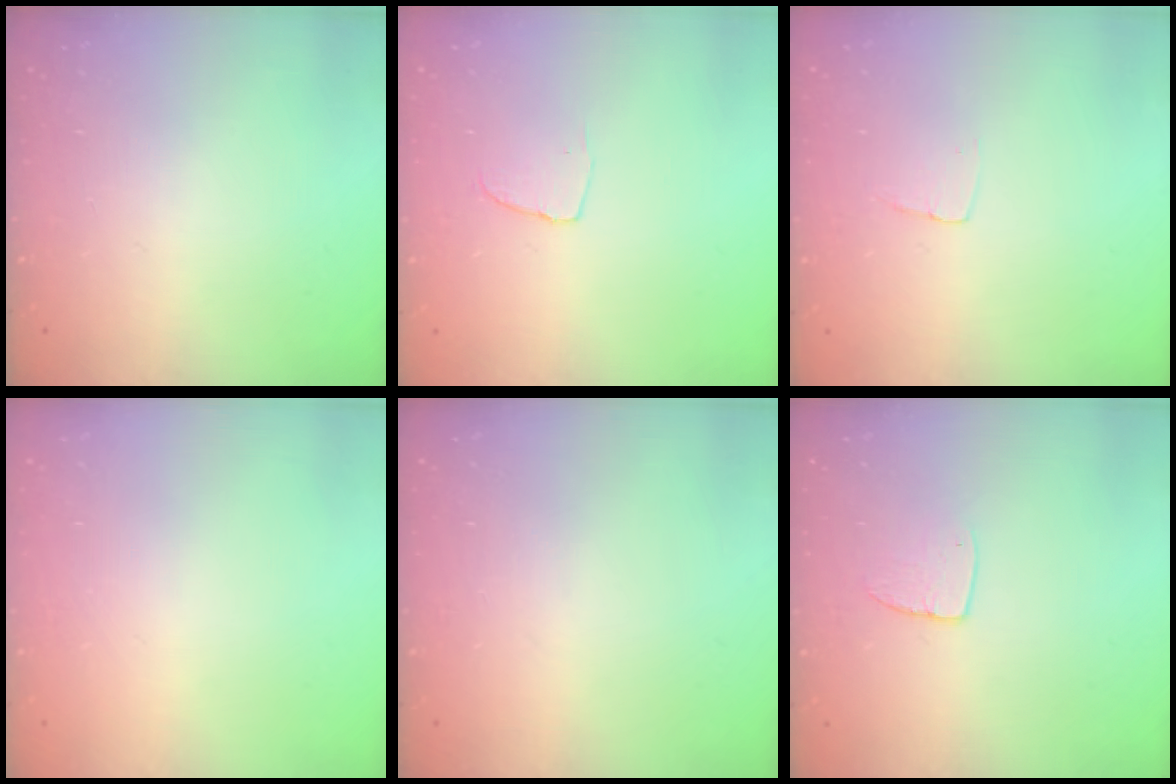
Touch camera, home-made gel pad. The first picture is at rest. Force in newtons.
{"total": 4.3, "press": 4.3, "slide": 0.3}
{"total": 3.2, "press": 3.2, "slide": 0.2}
{"total": 0.0}
{"total": 0.0}
{"total": 6.1, "press": 6.1, "slide": 0.4}